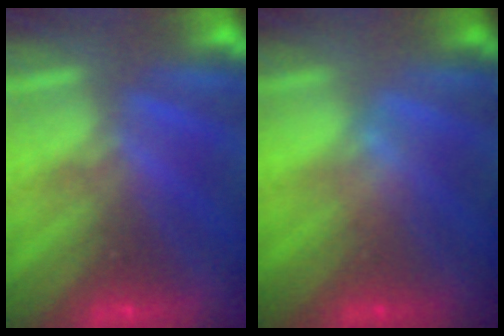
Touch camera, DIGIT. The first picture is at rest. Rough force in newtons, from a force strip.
{"total": 2.4}